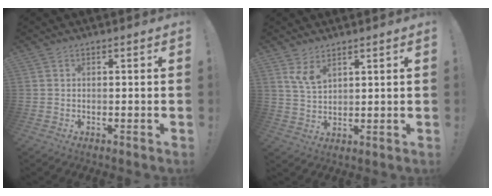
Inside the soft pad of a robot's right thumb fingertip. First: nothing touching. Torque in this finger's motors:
{"motor_torque": [0.11, 0.91, 0.51, 0.23, 0.00]}